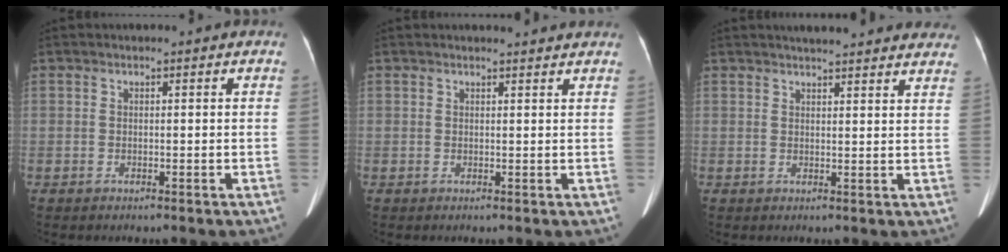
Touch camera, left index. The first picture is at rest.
{"total": 3.2, "force": [3.1, 0.0, 0.7], "torque": [-0.013, 0.007, 0.033]}
{"total": 16.0, "force": [14.6, 2.5, 6.0], "torque": [-0.067, 0.017, 0.167]}